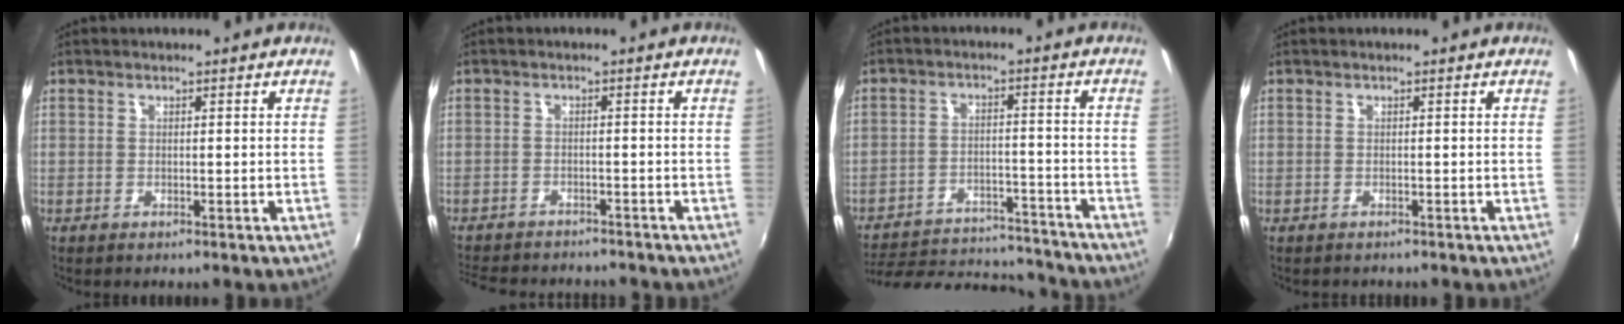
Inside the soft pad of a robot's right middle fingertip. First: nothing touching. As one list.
[{"total": 11.2, "force": [-10.1, 3.2, 3.9], "torque": [-0.097, -0.016, -0.151]}, {"total": 20.5, "force": [-18.3, 6.4, 6.8], "torque": [-0.138, 0.013, -0.235]}, {"total": 1.0, "force": [-0.7, 0.6, -0.1], "torque": [-0.002, -0.001, -0.011]}]